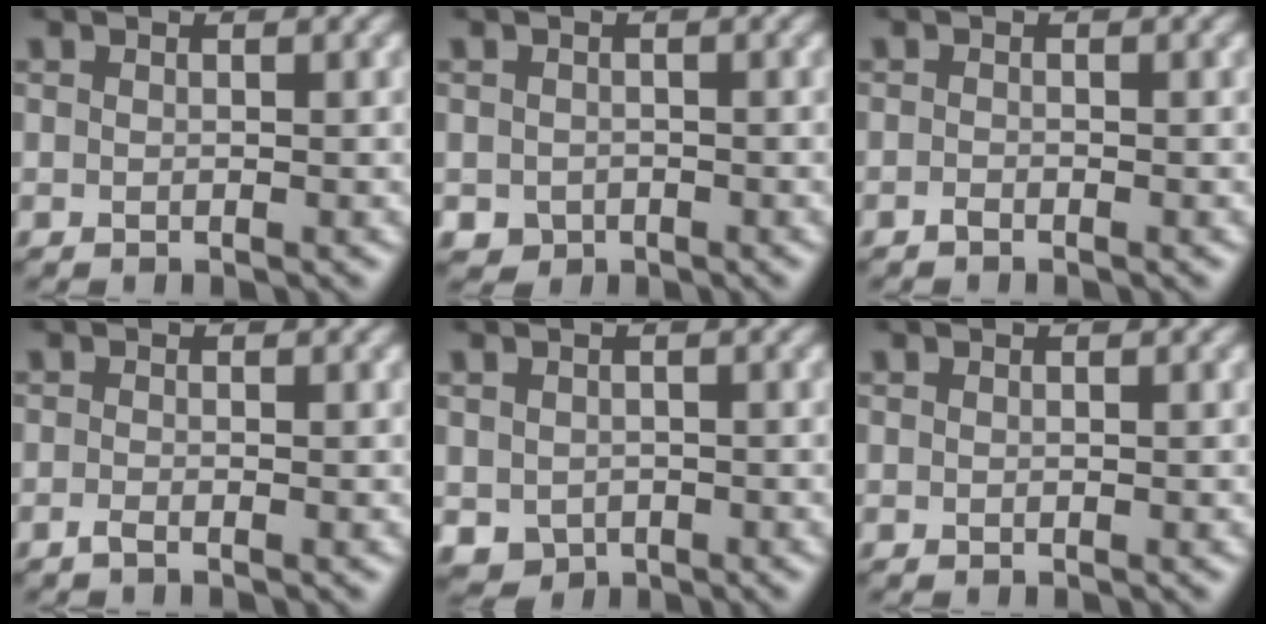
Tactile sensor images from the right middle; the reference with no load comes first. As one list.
[{"total": 1.4, "force": [-0.6, 1.2, 0.3], "torque": [0.000, -0.006, -0.011]}, {"total": 0.5, "force": [-0.4, 0.1, 0.3], "torque": [-0.004, 0.000, -0.010]}, {"total": 0.9, "force": [-0.6, 0.2, 0.6], "torque": [-0.014, -0.003, -0.014]}, {"total": 2.2, "force": [-0.7, 1.9, 0.8], "torque": [-0.019, -0.010, -0.009]}, {"total": 0.0}]